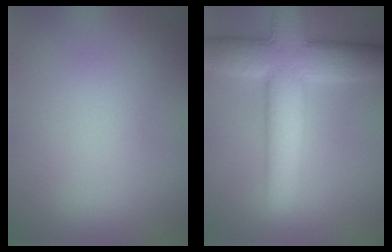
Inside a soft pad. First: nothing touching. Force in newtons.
{"total": 10.0, "press": 10.0, "slide": 0.6}